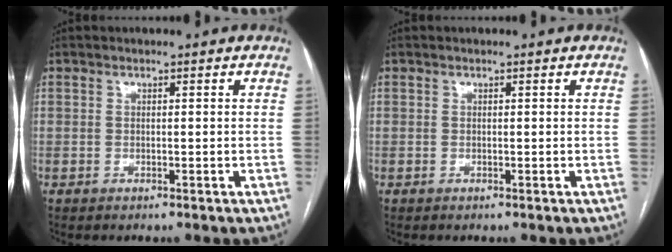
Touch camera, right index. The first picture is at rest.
{"total": 0.0}